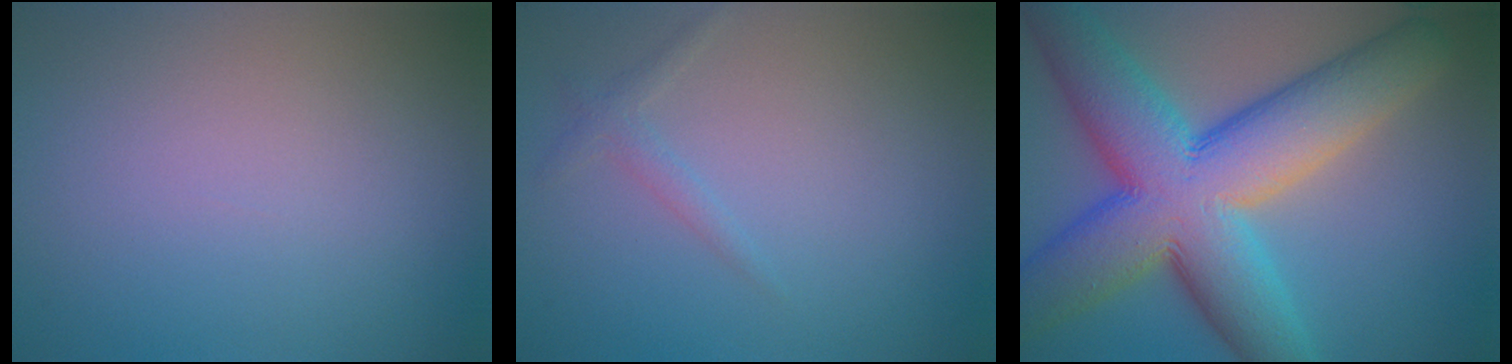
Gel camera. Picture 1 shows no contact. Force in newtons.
{"total": 1.0, "press": 1.0, "slide": 0.2}
{"total": 14.6, "press": 14.6, "slide": 0.2}